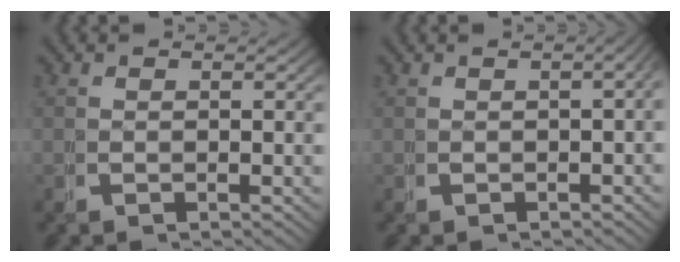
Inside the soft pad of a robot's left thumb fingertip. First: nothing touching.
{"total": 2.1, "force": [-0.5, 0.7, 1.9], "torque": [-0.023, 0.005, -0.008]}